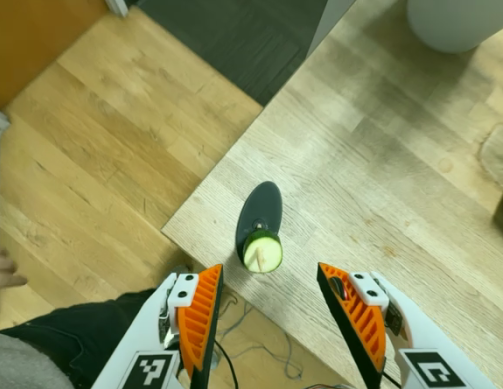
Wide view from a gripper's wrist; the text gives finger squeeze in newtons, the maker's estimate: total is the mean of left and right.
{"total": 0.6, "left": 0.5, "right": 0.6}